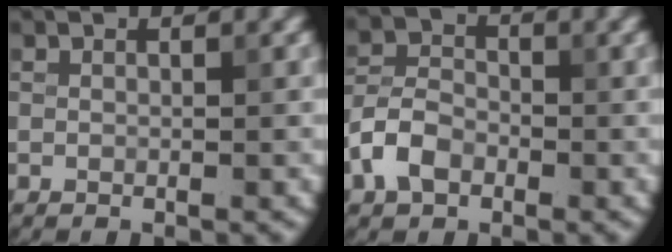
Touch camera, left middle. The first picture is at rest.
{"total": 3.7, "force": [-1.8, 2.5, 2.1], "torque": [-0.043, 0.006, -0.043]}